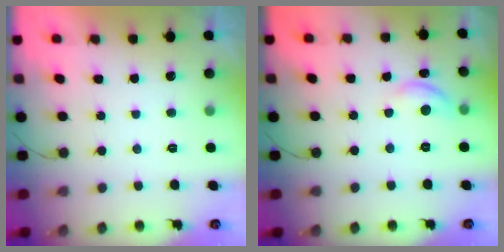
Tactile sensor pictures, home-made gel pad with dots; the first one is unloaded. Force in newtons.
{"total": 7.6, "press": 7.6, "slide": 0.7}